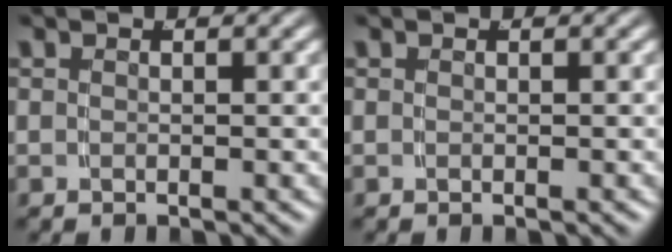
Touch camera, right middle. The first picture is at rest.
{"total": 0.0}